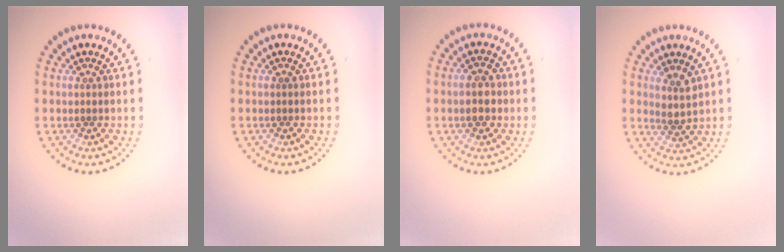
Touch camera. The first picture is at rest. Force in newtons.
{"total": 0.0}
{"total": 2.1, "press": 2.1, "slide": 0.2}
{"total": 2.0, "press": 1.5, "slide": 1.3}